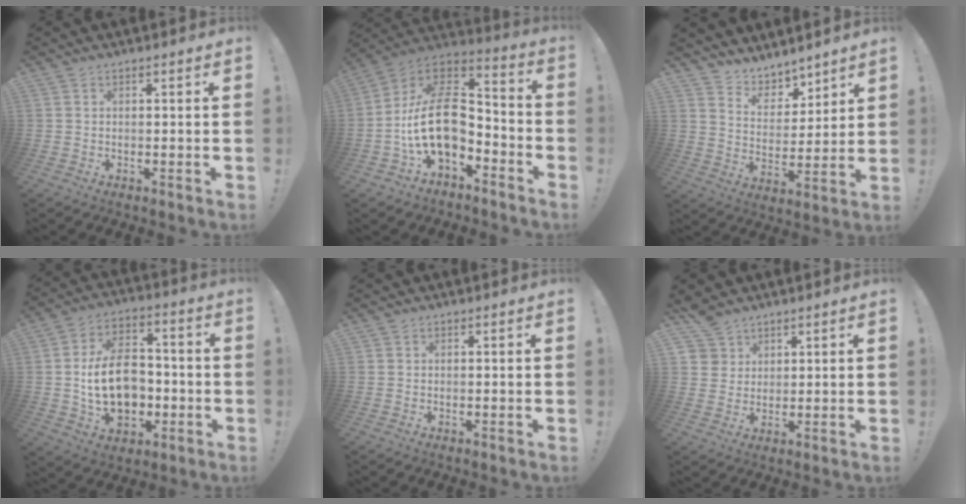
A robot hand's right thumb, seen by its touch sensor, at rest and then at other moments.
{"total": 19.7, "force": [-3.2, 12.8, 14.6], "torque": [-0.265, 0.023, -0.043]}
{"total": 7.1, "force": [6.2, 3.4, 0.5], "torque": [-0.017, -0.066, 0.118]}
{"total": 18.5, "force": [-2.0, 13.1, 12.9], "torque": [-0.221, 0.012, -0.030]}
{"total": 0.0}
{"total": 5.8, "force": [3.9, 4.1, 0.8], "torque": [-0.019, -0.025, 0.079]}